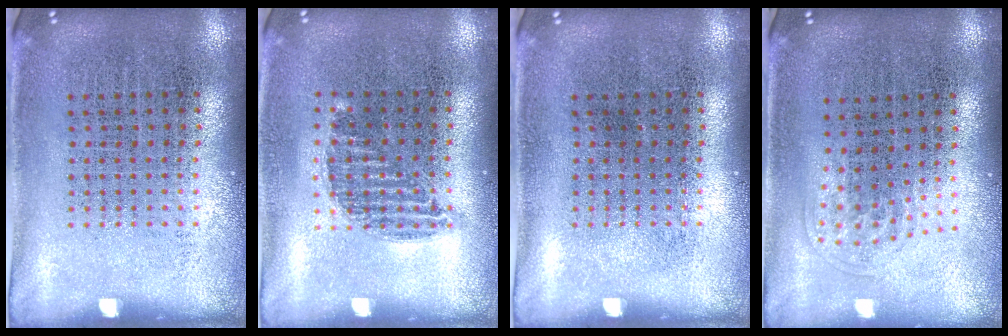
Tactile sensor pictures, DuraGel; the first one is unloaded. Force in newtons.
{"total": 0.9, "press": 0.8, "slide": 0.4}
{"total": 0.0}
{"total": 1.0, "press": 0.6, "slide": 0.8}